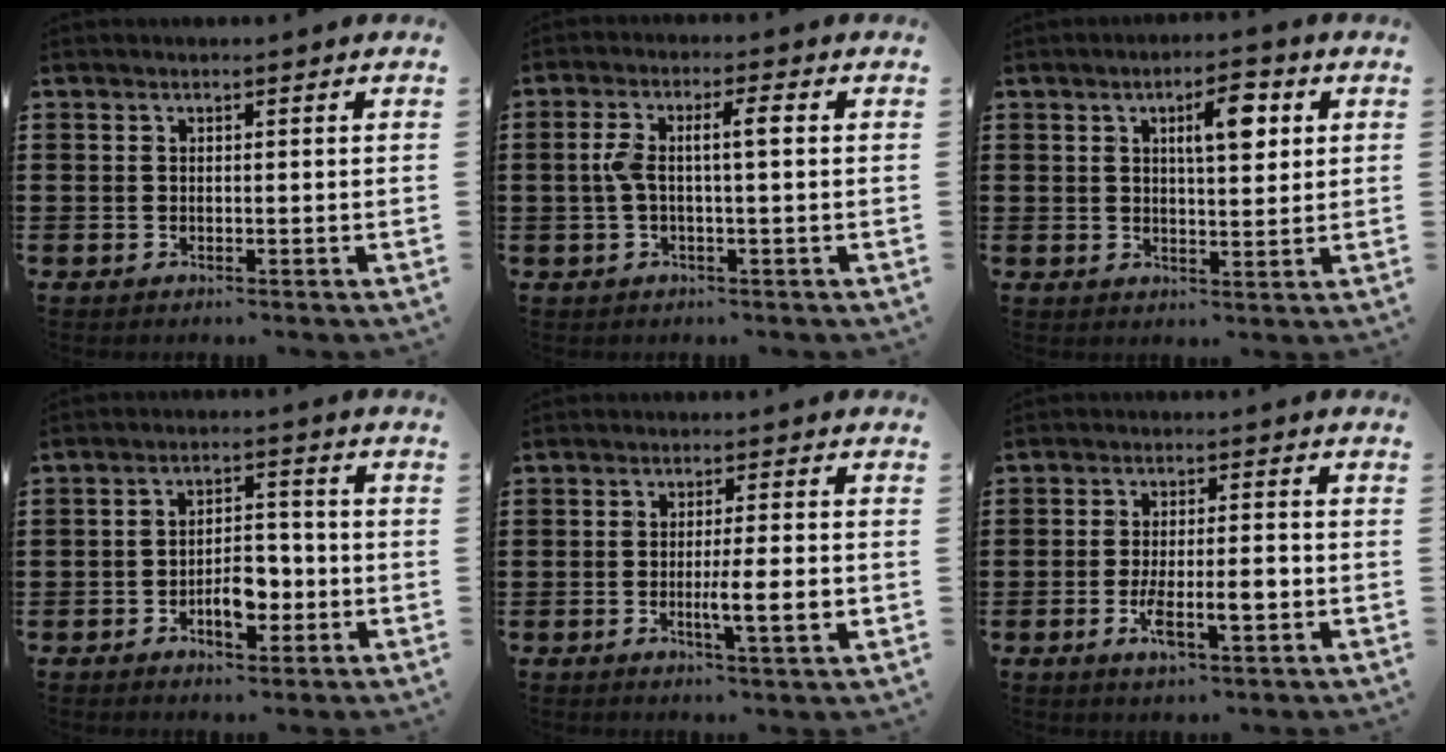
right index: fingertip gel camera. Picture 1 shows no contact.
{"total": 4.9, "force": [-0.1, 0.7, 4.8], "torque": [-0.111, -0.008, -0.013]}
{"total": 6.3, "force": [2.3, 2.0, 5.5], "torque": [-0.090, -0.001, 0.031]}
{"total": 5.9, "force": [-2.2, 3.1, 4.6], "torque": [-0.069, 0.006, -0.038]}
{"total": 6.0, "force": [-1.4, 0.5, 5.9], "torque": [-0.096, -0.009, -0.022]}
{"total": 6.4, "force": [-2.0, 1.7, 5.8], "torque": [-0.101, -0.005, -0.040]}